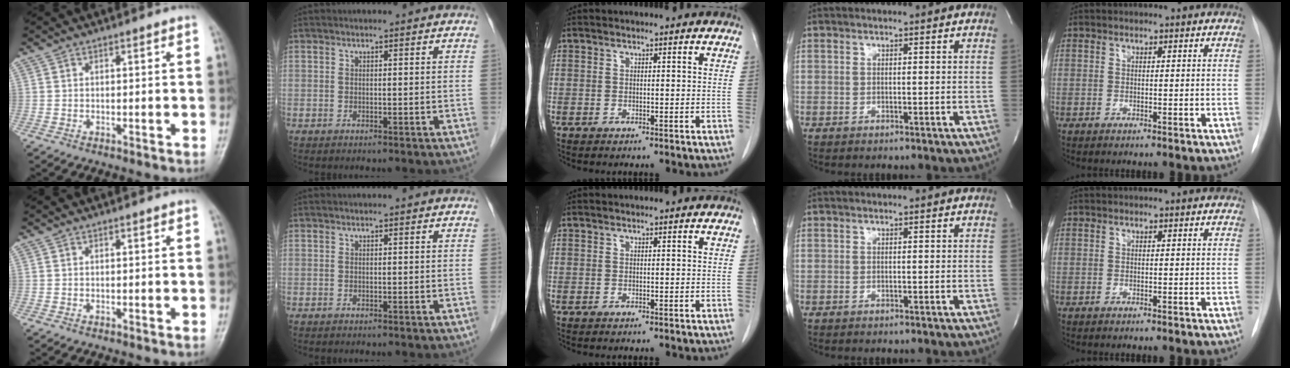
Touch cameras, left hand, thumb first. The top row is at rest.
{}